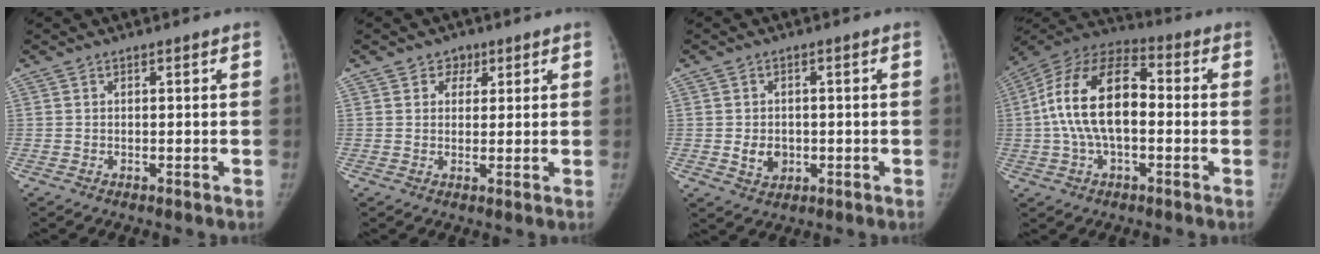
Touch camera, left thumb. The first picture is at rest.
{"total": 3.3, "force": [1.7, 2.7, 0.8], "torque": [0.015, -0.005, 0.021]}
{"total": 4.4, "force": [-0.7, 3.6, 2.4], "torque": [-0.025, 0.002, -0.003]}
{"total": 17.9, "force": [-0.1, 9.8, 14.9], "torque": [-0.278, 0.039, -0.010]}